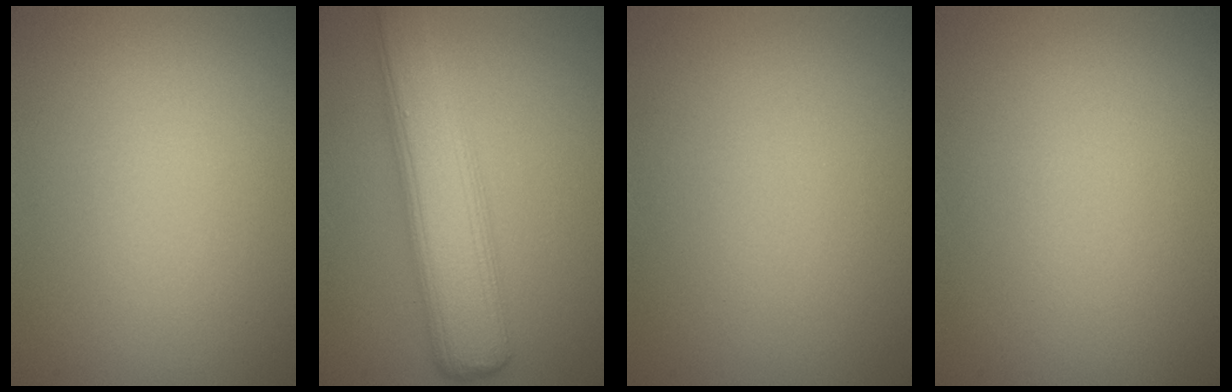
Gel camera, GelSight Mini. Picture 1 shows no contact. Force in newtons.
{"total": 7.0, "press": 7.0, "slide": 0.1}
{"total": 0.0}
{"total": 0.0}